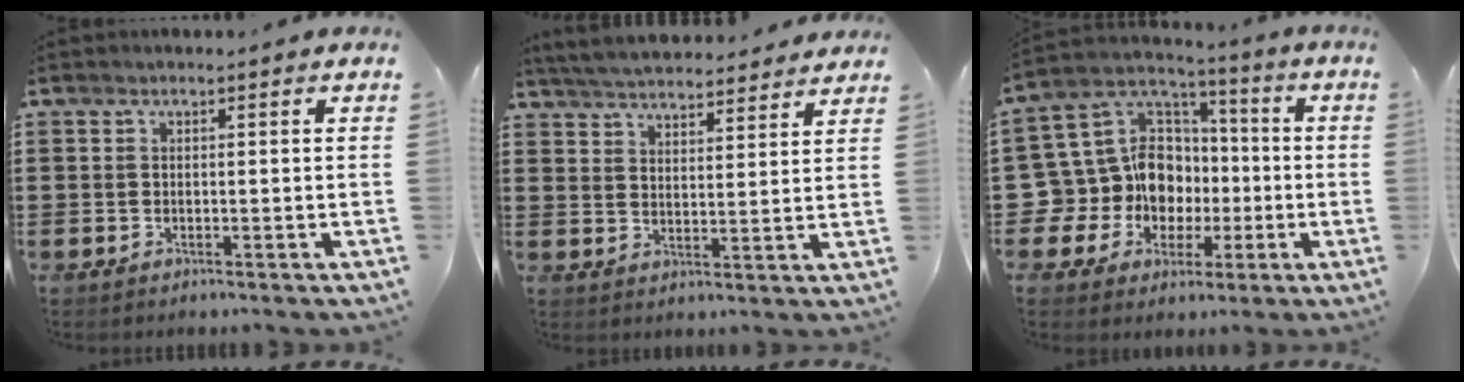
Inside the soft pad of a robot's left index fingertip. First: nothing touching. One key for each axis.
{"total": 5.0, "fx": 5.0, "fy": 0.3, "fz": 0.7, "tx": -0.033, "ty": -0.026, "tz": 0.088}
{"total": 12.8, "fx": -1.8, "fy": 11.7, "fz": 4.9, "tx": -0.147, "ty": -0.002, "tz": -0.027}